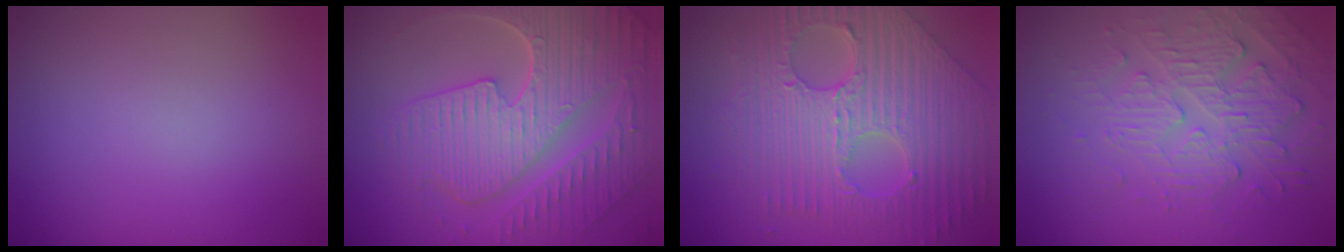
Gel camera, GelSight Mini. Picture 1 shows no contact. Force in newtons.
{"total": 9.7, "press": 6.6, "slide": 7.2}
{"total": 10.3, "press": 7.1, "slide": 7.5}
{"total": 4.0, "press": 3.6, "slide": 1.8}